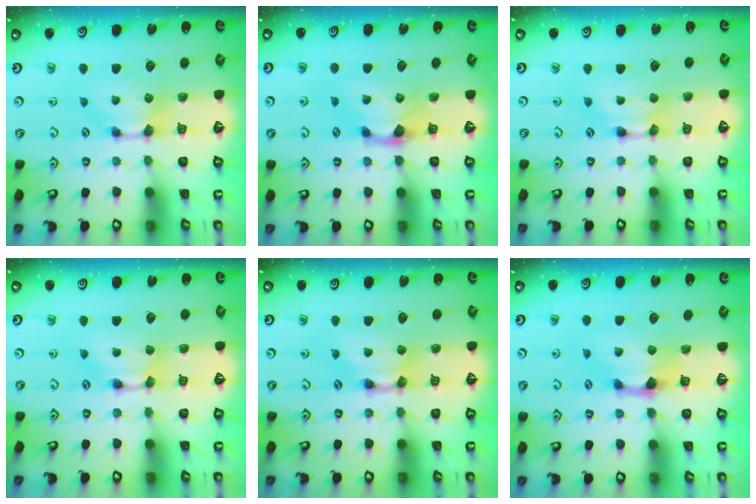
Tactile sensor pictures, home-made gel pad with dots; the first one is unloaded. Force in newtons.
{"total": 1.1, "press": 0.1, "slide": 1.1}
{"total": 1.6, "press": 1.6, "slide": 0.2}
{"total": 1.6, "press": 1.6, "slide": 0.2}
{"total": 2.3, "press": 2.3, "slide": 0.0}
{"total": 1.2, "press": 0.0, "slide": 1.2}